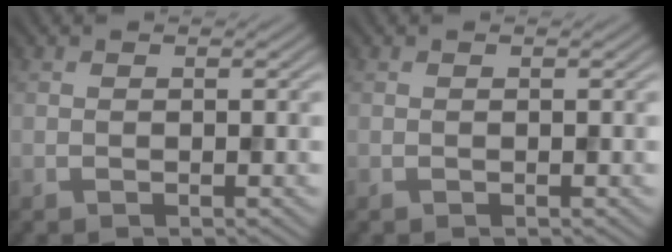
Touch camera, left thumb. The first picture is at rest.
{"total": 0.0}